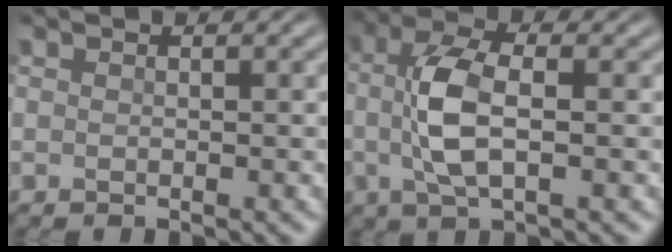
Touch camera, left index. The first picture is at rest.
{"total": 5.4, "force": [-0.1, 2.0, 5.0], "torque": [-0.107, 0.005, -0.004]}